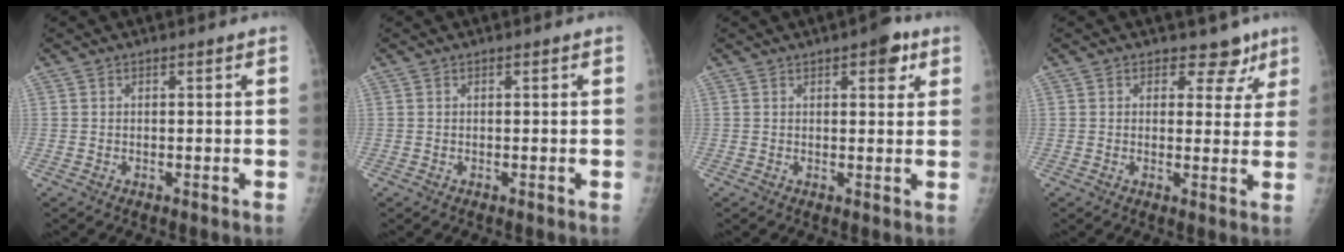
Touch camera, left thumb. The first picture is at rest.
{"total": 0.0}
{"total": 4.9, "force": [2.6, 2.1, 3.7], "torque": [-0.029, -0.006, 0.026]}
{"total": 5.4, "force": [3.8, 3.7, 1.2], "torque": [0.020, -0.019, 0.041]}